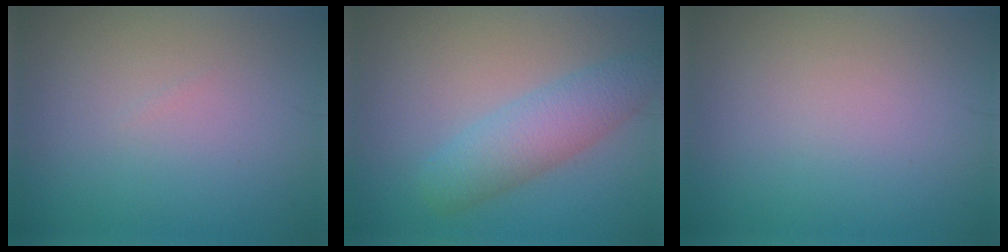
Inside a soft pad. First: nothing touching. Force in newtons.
{"total": 4.2, "press": 4.2, "slide": 0.1}
{"total": 0.0}